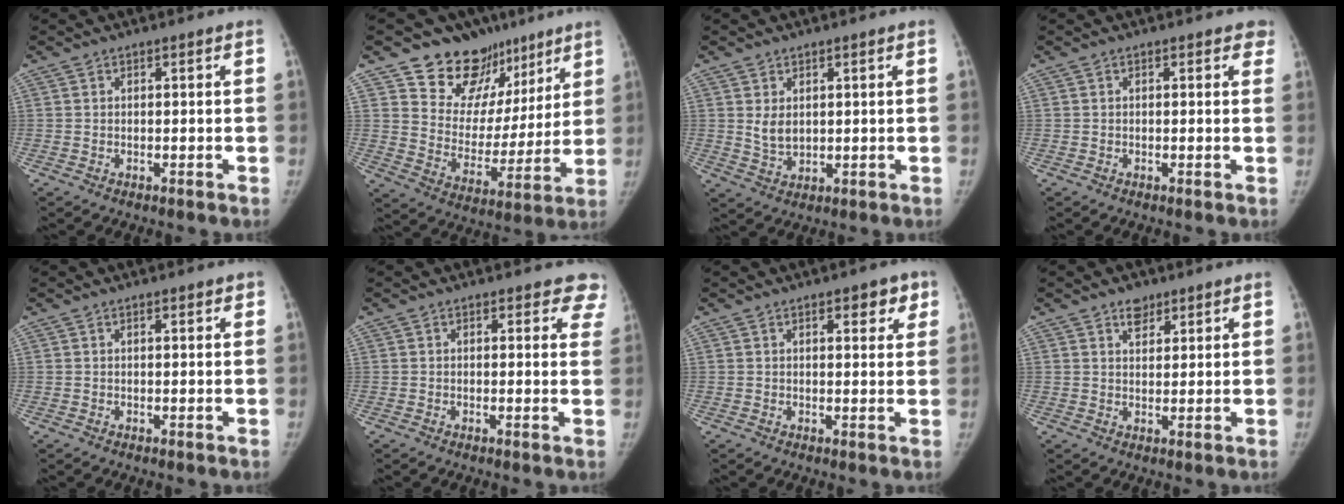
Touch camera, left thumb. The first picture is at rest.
{"total": 17.5, "force": [12.1, 11.4, 5.3], "torque": [-0.015, -0.066, 0.192]}
{"total": 3.8, "force": [1.1, 2.7, 2.5], "torque": [-0.032, -0.015, 0.030]}
{"total": 1.8, "force": [1.3, 1.1, 0.6], "torque": [0.018, -0.003, 0.002]}
{"total": 1.0, "force": [0.7, 0.4, 0.7], "torque": [-0.007, -0.001, 0.007]}
{"total": 4.8, "force": [4.0, 2.5, 0.8], "torque": [0.036, -0.014, 0.018]}
{"total": 4.7, "force": [2.5, 2.2, 3.3], "torque": [-0.015, -0.008, 0.027]}
{"total": 3.3, "force": [2.3, 2.1, 1.2], "torque": [0.002, -0.015, 0.039]}